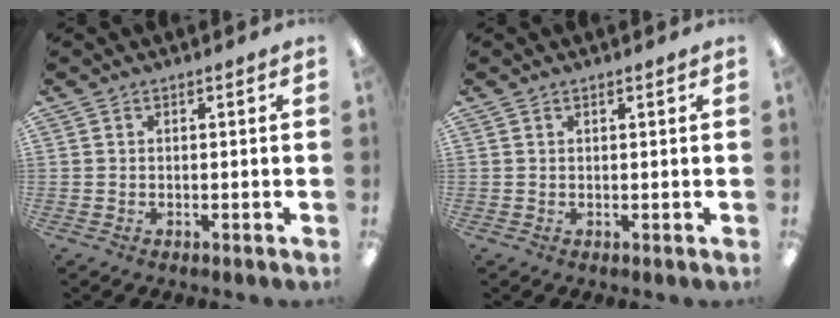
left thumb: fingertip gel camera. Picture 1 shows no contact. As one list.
[{"total": 0.7, "force": [0.6, 0.1, 0.4], "torque": [-0.008, 0.001, 0.010]}]